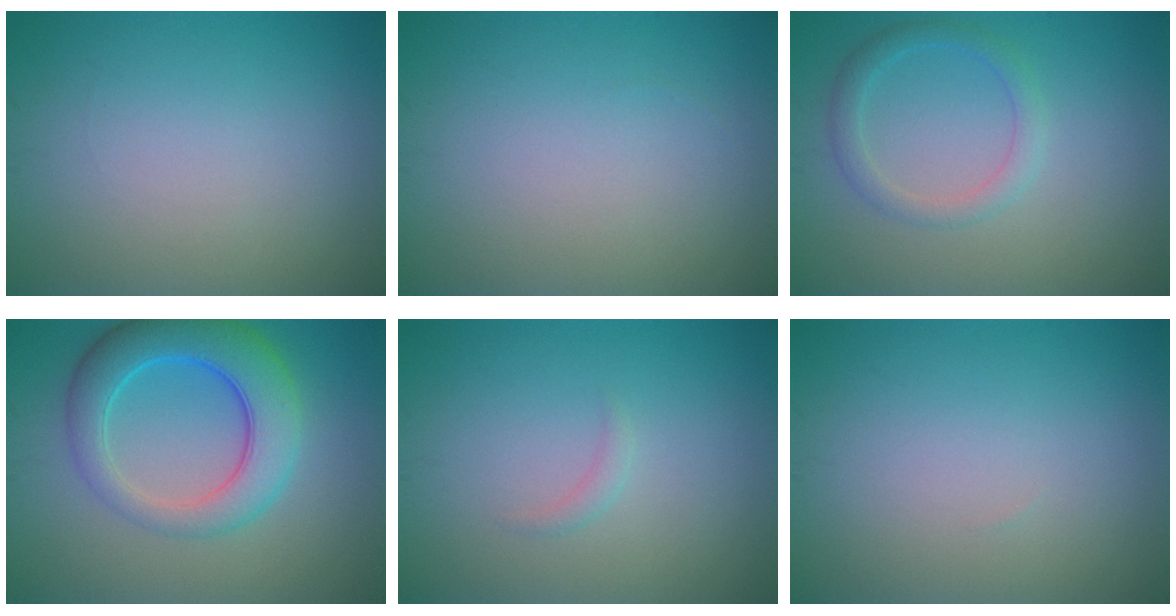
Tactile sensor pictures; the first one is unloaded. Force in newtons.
{"total": 0.0}
{"total": 2.2, "press": 2.2, "slide": 0.1}
{"total": 7.1, "press": 7.1, "slide": 0.1}
{"total": 0.8, "press": 0.8, "slide": 0.1}
{"total": 0.0}